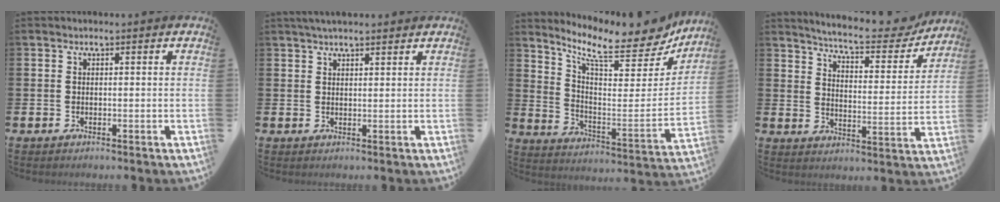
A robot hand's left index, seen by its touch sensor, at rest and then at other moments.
{"total": 1.6, "force": [1.4, 0.2, 0.9], "torque": [-0.018, 0.005, 0.024]}
{"total": 10.2, "force": [8.7, 2.6, 4.8], "torque": [-0.107, -0.073, 0.141]}
{"total": 7.2, "force": [6.7, 0.8, 2.3], "torque": [-0.064, -0.050, 0.110]}